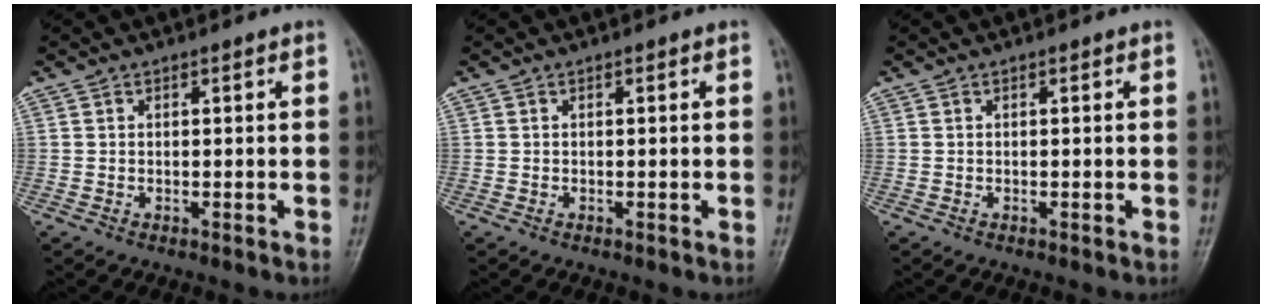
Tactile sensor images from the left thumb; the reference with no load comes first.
{"total": 0.0}
{"total": 0.0}